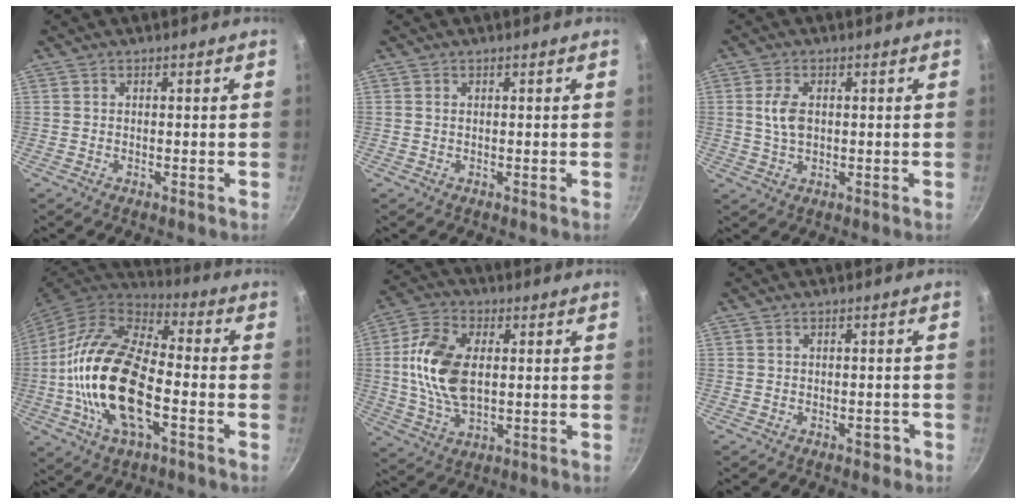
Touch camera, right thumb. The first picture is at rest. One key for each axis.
{"total": 0.0}
{"total": 4.6, "fx": 0.6, "fy": 2.7, "fz": 3.6, "tx": -0.073, "ty": -0.002, "tz": 0.013}
{"total": 21.6, "fx": -4.3, "fy": 10.1, "fz": 18.6, "tx": -0.374, "ty": 0.025, "tz": -0.081}
{"total": 14.2, "fx": 1.1, "fy": 8.0, "fz": 11.7, "tx": -0.234, "ty": 0.003, "tz": 0.022}
{"total": 1.5, "fx": -1.0, "fy": 0.9, "fz": 0.8, "tx": -0.003, "ty": 0.008, "tz": -0.013}